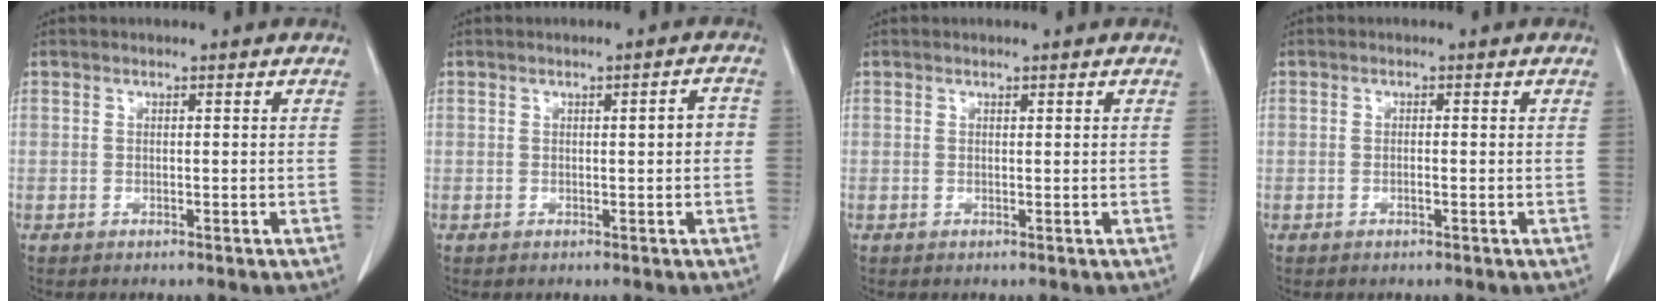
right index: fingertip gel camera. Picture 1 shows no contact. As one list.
[{"total": 2.1, "force": [0.0, 0.5, 2.1], "torque": [-0.027, 0.005, -0.001]}, {"total": 0.0}, {"total": 0.7, "force": [-0.2, 0.1, 0.7], "torque": [-0.014, 0.001, -0.003]}]